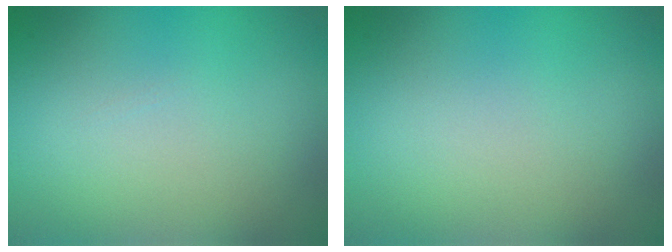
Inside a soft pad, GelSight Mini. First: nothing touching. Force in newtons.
{"total": 0.0}